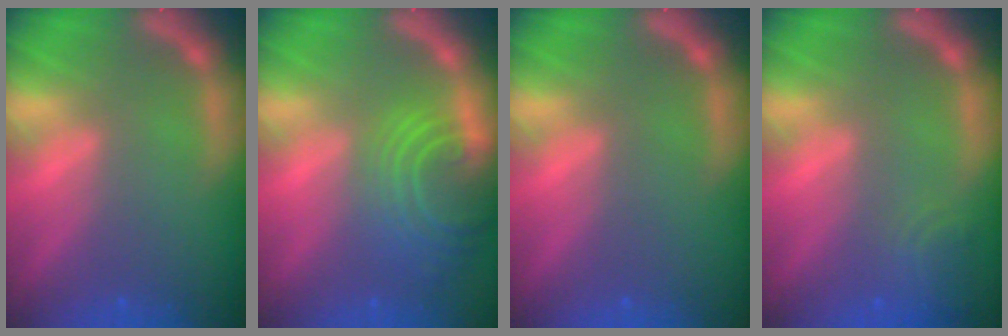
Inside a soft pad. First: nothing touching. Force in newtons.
{"total": 8.1}
{"total": 0.0}
{"total": 2.9}